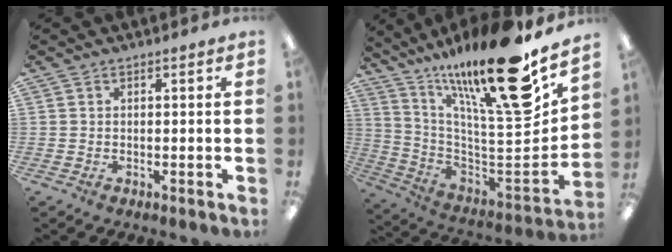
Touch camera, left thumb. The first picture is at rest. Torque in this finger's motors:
{"motor_torque": [3.00, 1.41, 2.10, -0.67, 0.55]}